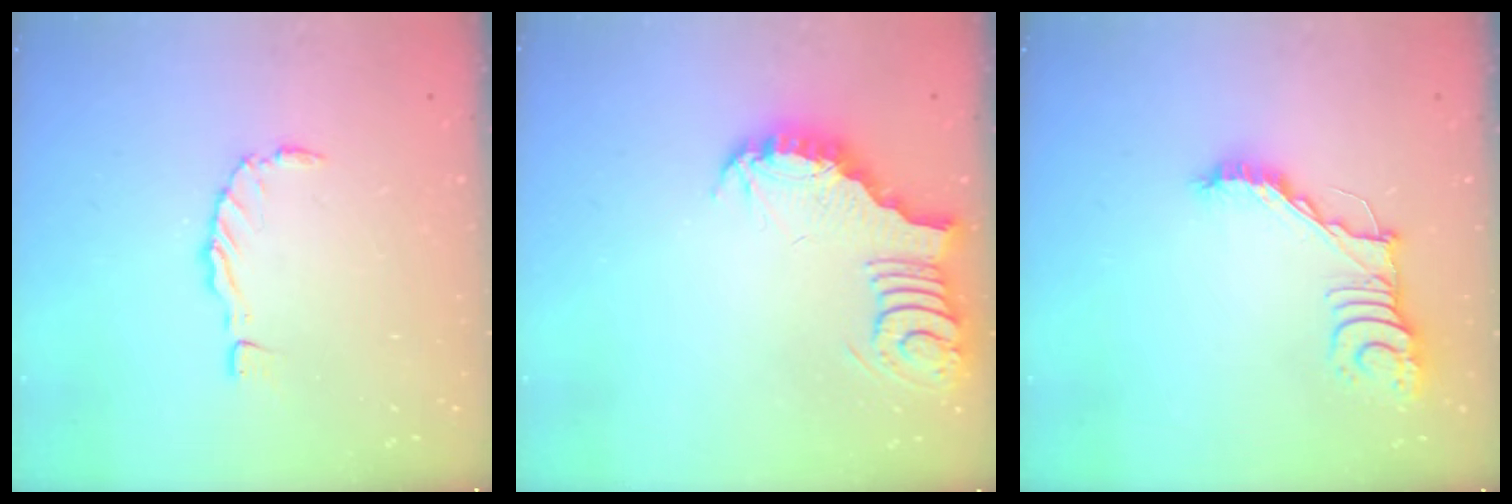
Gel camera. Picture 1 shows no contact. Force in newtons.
{"total": 3.5, "press": 3.4, "slide": 0.5}
{"total": 12.4, "press": 12.4, "slide": 0.3}